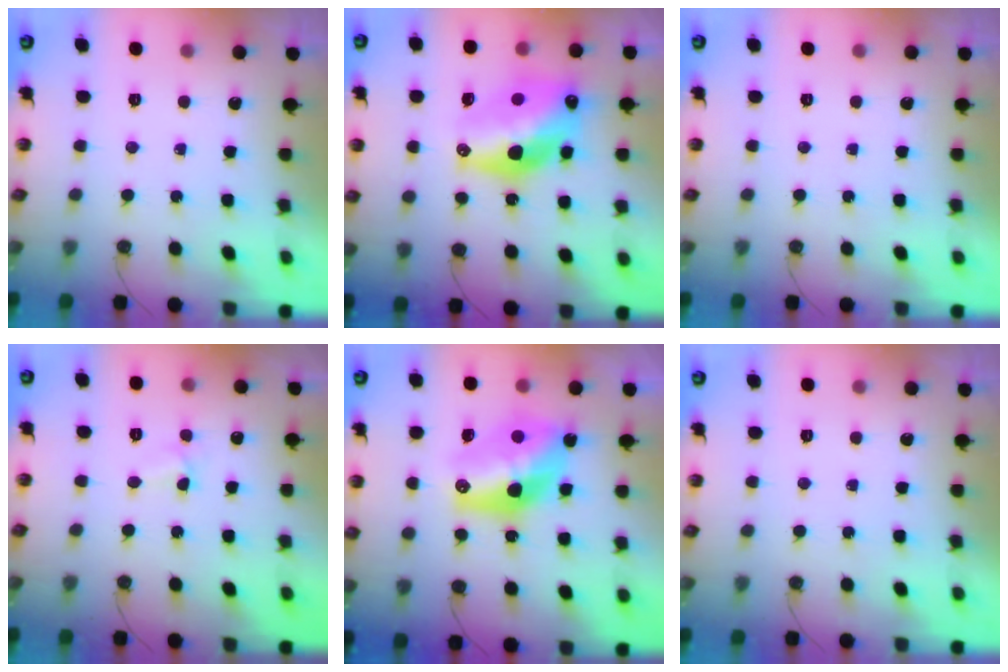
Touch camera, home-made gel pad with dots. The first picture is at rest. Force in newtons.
{"total": 17.1, "press": 17.0, "slide": 1.4}
{"total": 0.0}
{"total": 3.5, "press": 3.4, "slide": 0.5}
{"total": 14.7, "press": 14.7, "slide": 1.0}
{"total": 0.0}